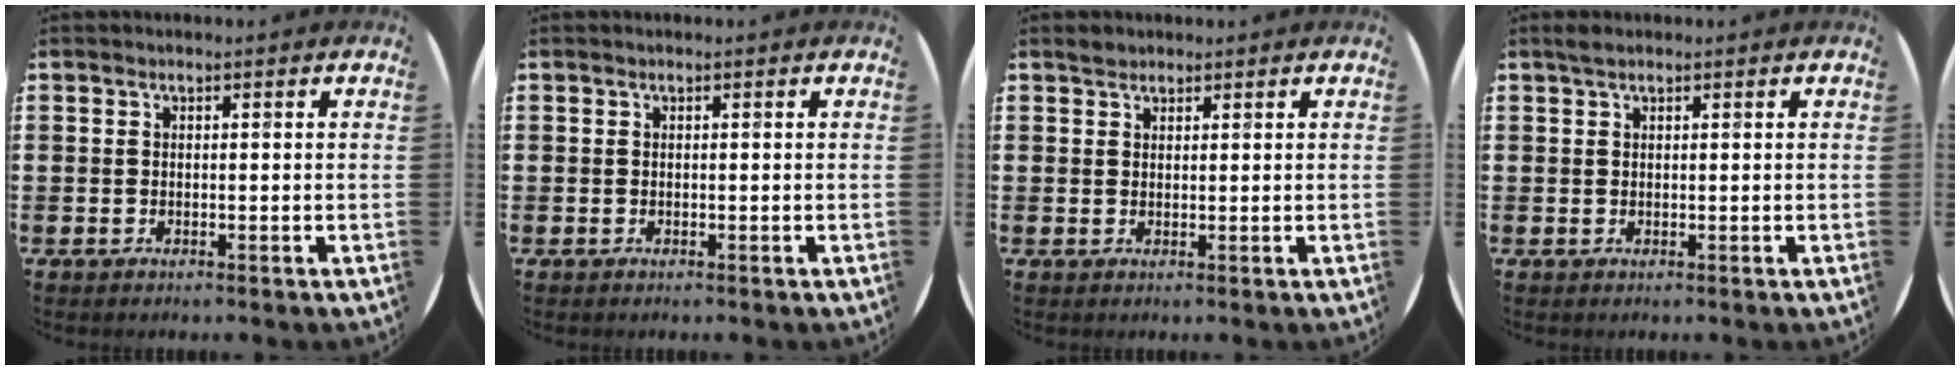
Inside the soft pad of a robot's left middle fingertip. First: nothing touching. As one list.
[{"total": 0.0}, {"total": 1.3, "force": [1.2, 0.5, 0.0], "torque": [0.006, -0.001, 0.022]}, {"total": 0.9, "force": [0.8, 0.3, 0.4], "torque": [-0.009, 0.004, 0.014]}]